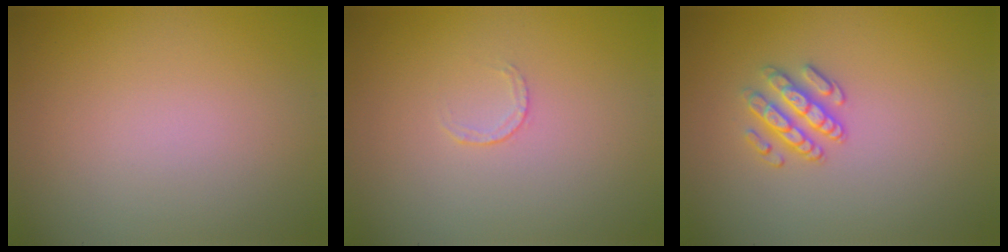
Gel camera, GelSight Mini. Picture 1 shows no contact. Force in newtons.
{"total": 0.6, "press": 0.4, "slide": 0.4}
{"total": 2.5, "press": 2.3, "slide": 0.9}